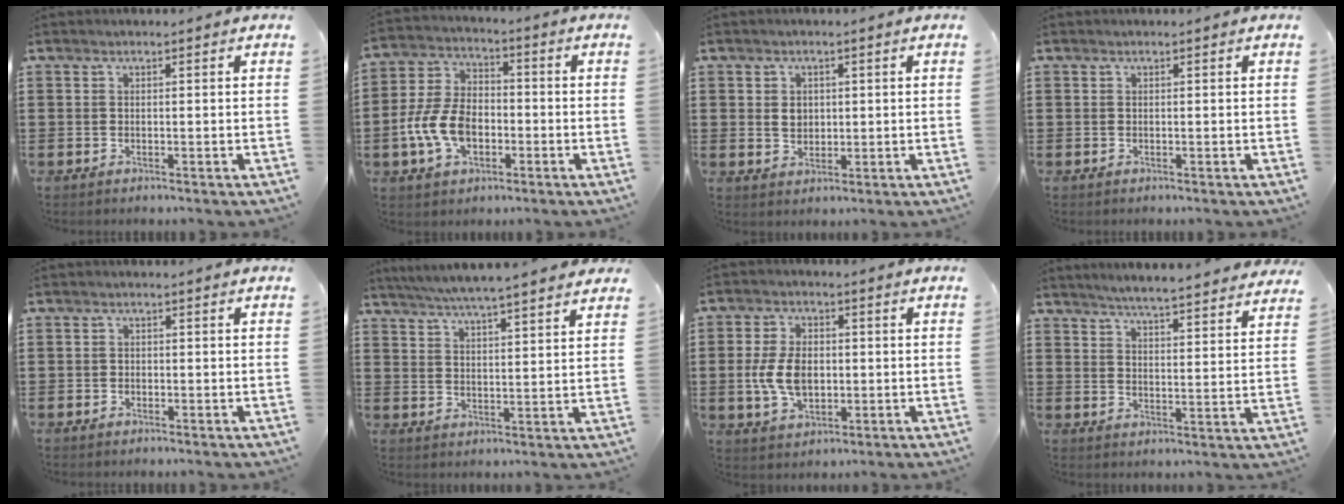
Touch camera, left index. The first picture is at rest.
{"total": 9.3, "force": [-2.9, 5.8, 6.6], "torque": [-0.170, 0.002, -0.063]}
{"total": 2.6, "force": [0.4, 2.1, 1.5], "torque": [-0.027, 0.006, 0.004]}
{"total": 0.0}
{"total": 1.0, "force": [-0.7, 0.7, 0.1], "torque": [-0.004, 0.002, -0.015]}
{"total": 5.2, "force": [4.9, -0.3, 1.7], "torque": [-0.052, -0.022, 0.085]}
{"total": 7.3, "force": [-0.5, 4.5, 5.7], "torque": [-0.136, 0.004, -0.014]}
{"total": 4.5, "force": [4.4, -0.6, 0.7], "torque": [-0.034, -0.029, 0.074]}